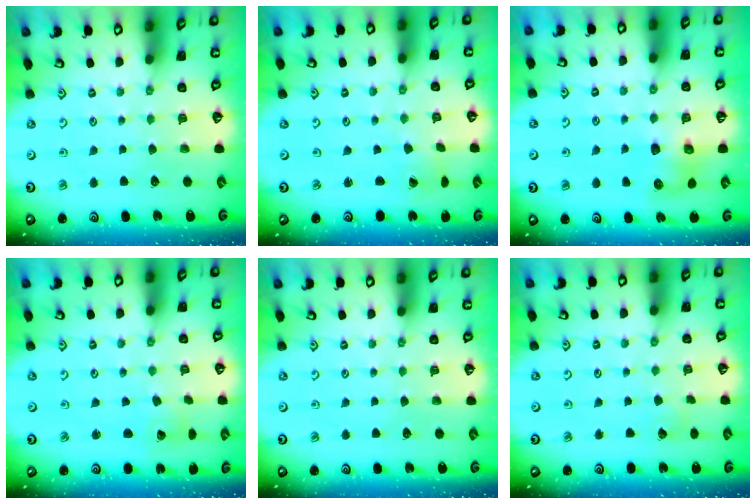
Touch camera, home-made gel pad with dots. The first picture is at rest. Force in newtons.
{"total": 0.7, "press": 0.7, "slide": 0.1}
{"total": 7.6, "press": 7.5, "slide": 1.0}
{"total": 2.6, "press": 2.6, "slide": 0.2}
{"total": 0.0}
{"total": 2.9, "press": 2.9, "slide": 0.3}